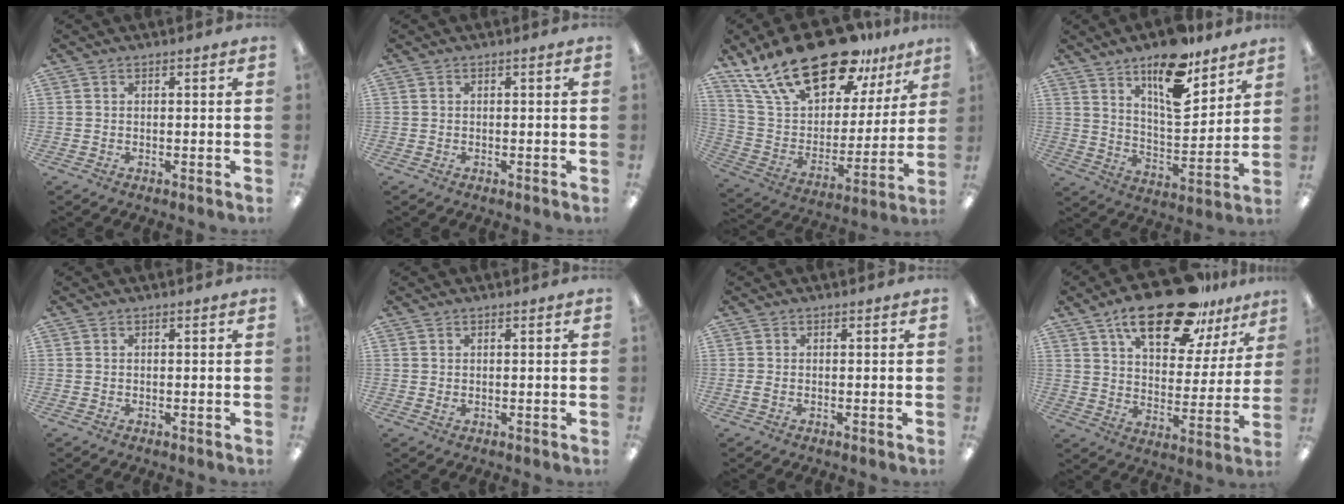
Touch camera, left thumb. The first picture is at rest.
{"total": 0.0}
{"total": 26.1, "force": [18.3, 11.6, 14.5], "torque": [-0.264, -0.117, 0.321]}
{"total": 16.0, "force": [11.2, 6.0, 9.7], "torque": [-0.142, -0.070, 0.187]}
{"total": 0.0}
{"total": 0.9, "force": [0.3, 0.4, 0.7], "torque": [-0.007, -0.002, 0.003]}
{"total": 1.0, "force": [-0.1, 0.4, 0.9], "torque": [-0.017, 0.000, -0.002]}
{"total": 21.2, "force": [14.6, 8.5, 12.9], "torque": [-0.198, -0.077, 0.243]}